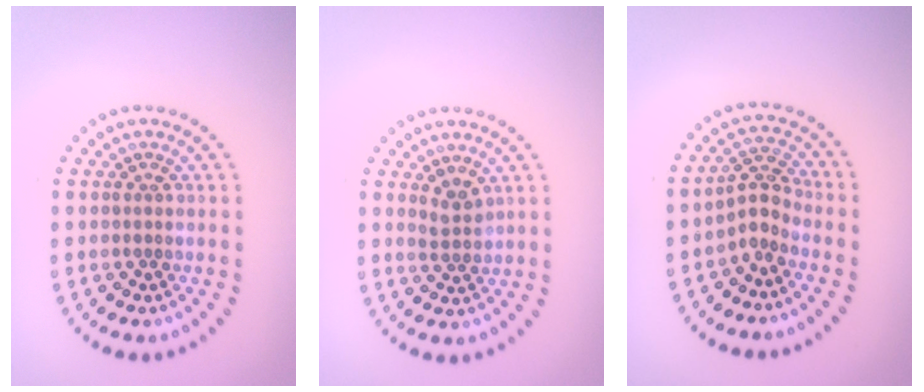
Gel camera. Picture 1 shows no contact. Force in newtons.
{"total": 1.7, "press": 1.3, "slide": 1.1}
{"total": 2.4, "press": 1.6, "slide": 1.7}